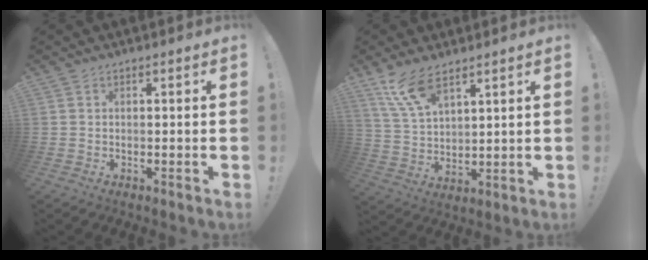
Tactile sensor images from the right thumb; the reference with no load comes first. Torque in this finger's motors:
{"motor_torque": [0.44, 0.44, 0.19, 0.12, 0.07]}